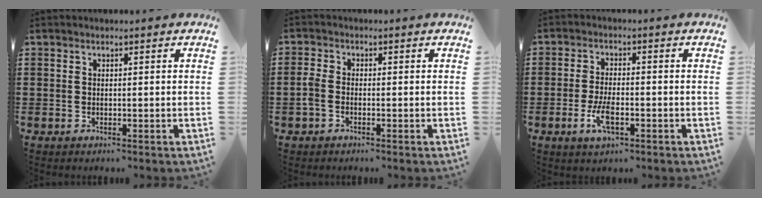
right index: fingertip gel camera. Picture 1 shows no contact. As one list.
[{"total": 1.8, "force": [-0.8, 1.0, 1.3], "torque": [-0.041, -0.005, -0.020]}, {"total": 4.6, "force": [-1.7, 1.7, 3.9], "torque": [-0.086, -0.003, -0.036]}]